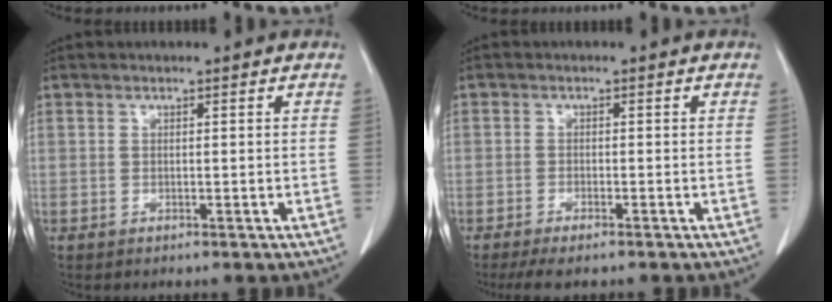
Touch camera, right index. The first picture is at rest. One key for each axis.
{"total": 4.0, "fx": -3.2, "fy": 0.8, "fz": 2.1, "tx": -0.036, "ty": -0.009, "tz": -0.049}